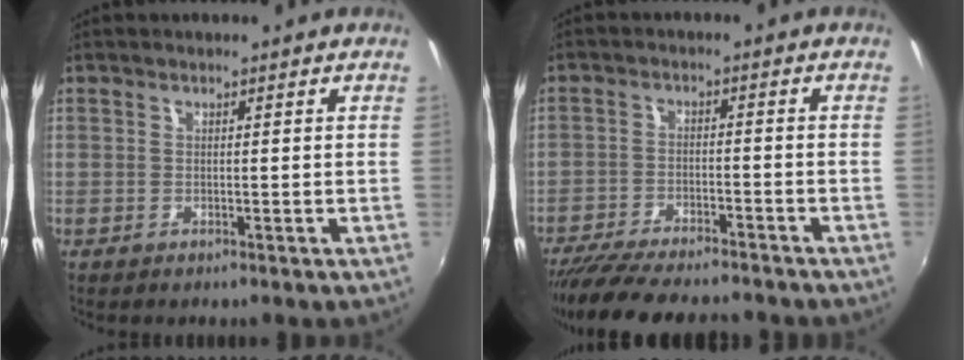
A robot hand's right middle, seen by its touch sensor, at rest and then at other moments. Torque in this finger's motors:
{"motor_torque": [1.08, -1.05, 0.41, 0.09]}